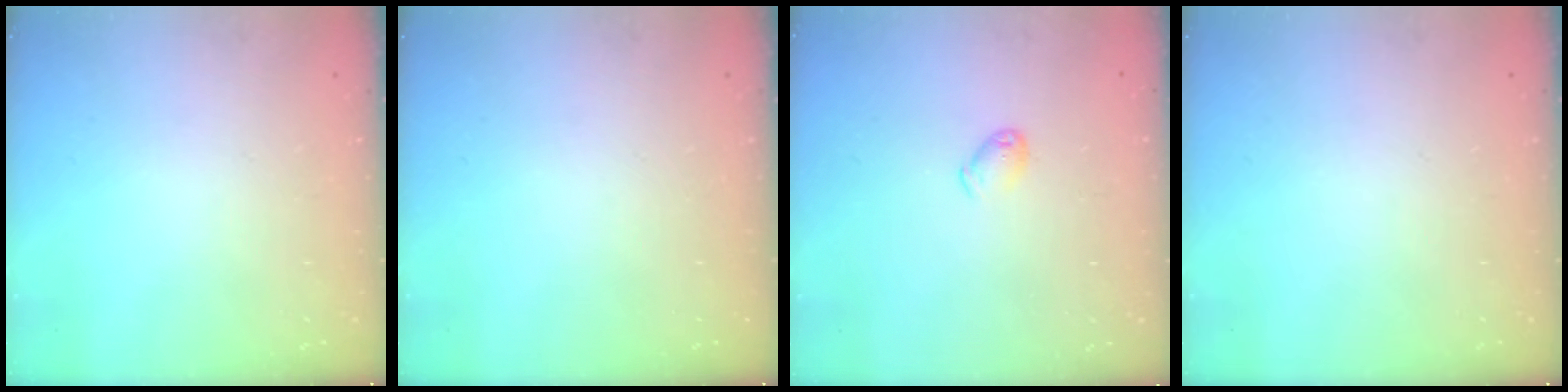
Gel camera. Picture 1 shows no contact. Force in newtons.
{"total": 0.0}
{"total": 4.9, "press": 4.9, "slide": 0.7}
{"total": 0.0}